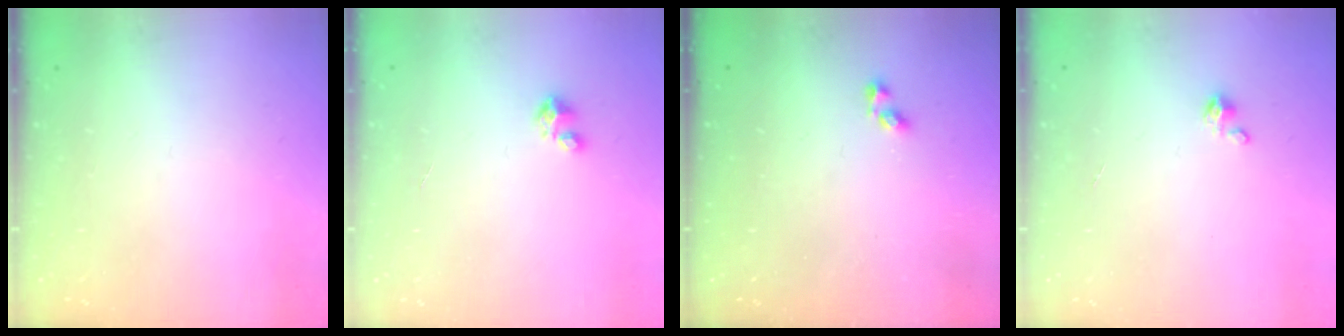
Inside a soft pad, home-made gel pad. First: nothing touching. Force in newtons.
{"total": 1.7, "press": 1.7, "slide": 0.1}
{"total": 2.9, "press": 2.9, "slide": 0.6}
{"total": 1.4, "press": 1.4, "slide": 0.3}